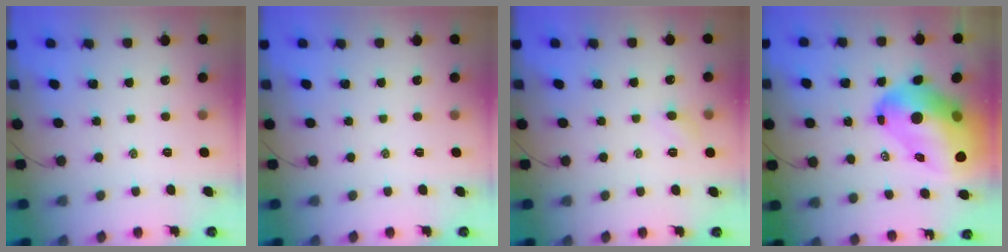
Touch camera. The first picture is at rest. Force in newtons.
{"total": 0.0}
{"total": 4.1, "press": 3.9, "slide": 1.3}
{"total": 21.8, "press": 20.9, "slide": 6.0}